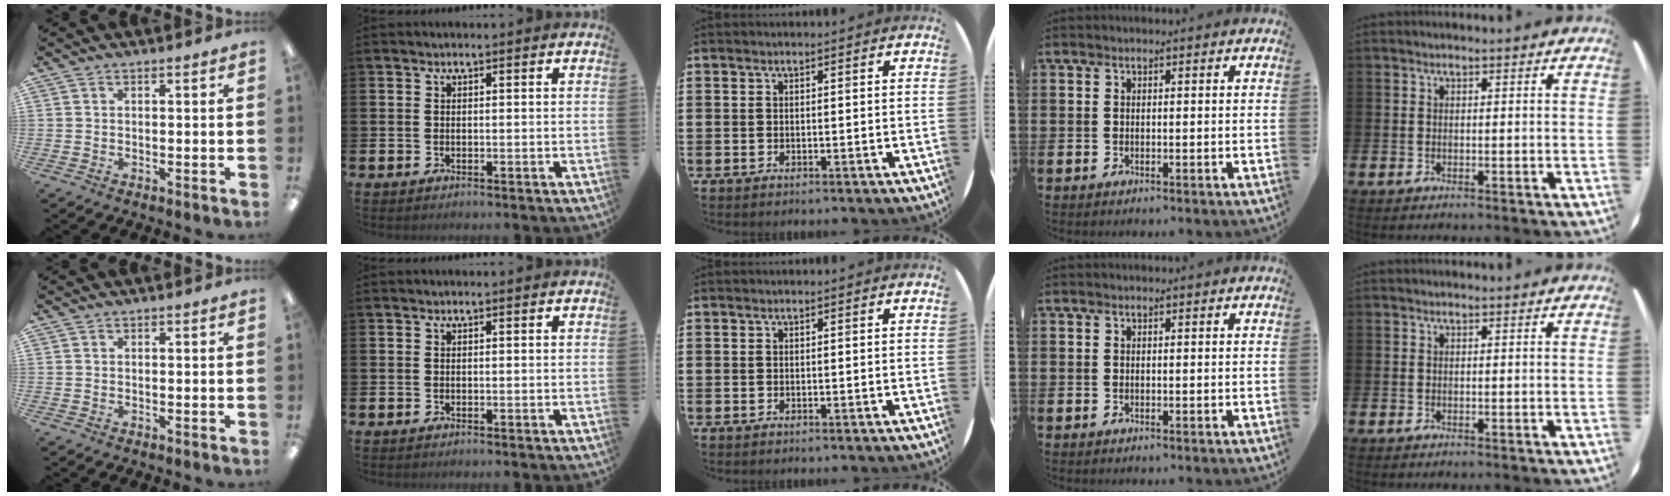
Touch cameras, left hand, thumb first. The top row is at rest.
{}